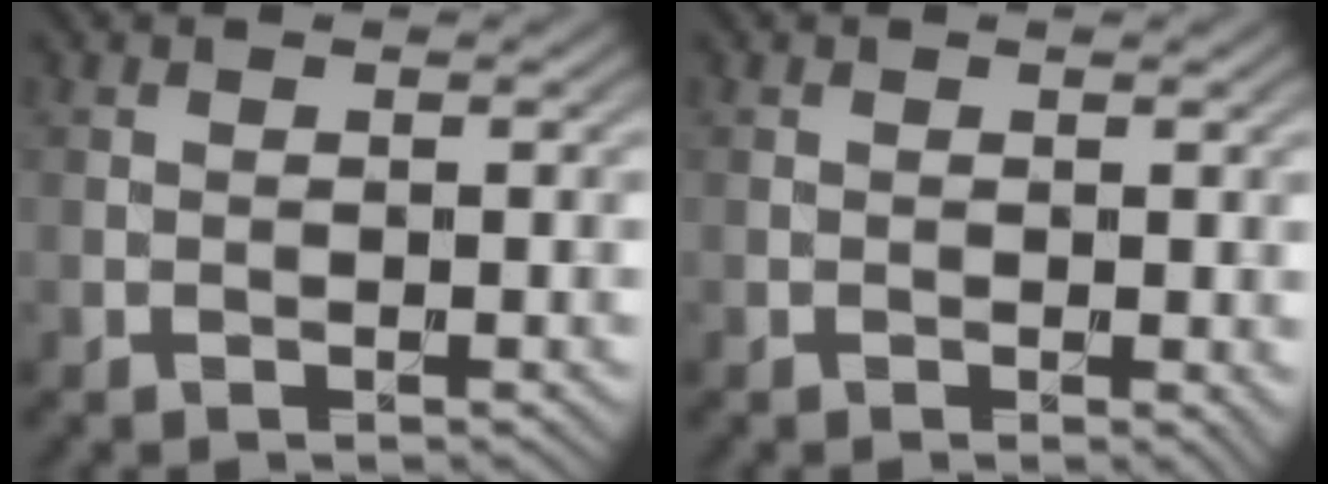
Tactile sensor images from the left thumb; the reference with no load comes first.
{"total": 1.2, "force": [0.0, 0.6, 1.0], "torque": [-0.011, -0.005, 0.001]}